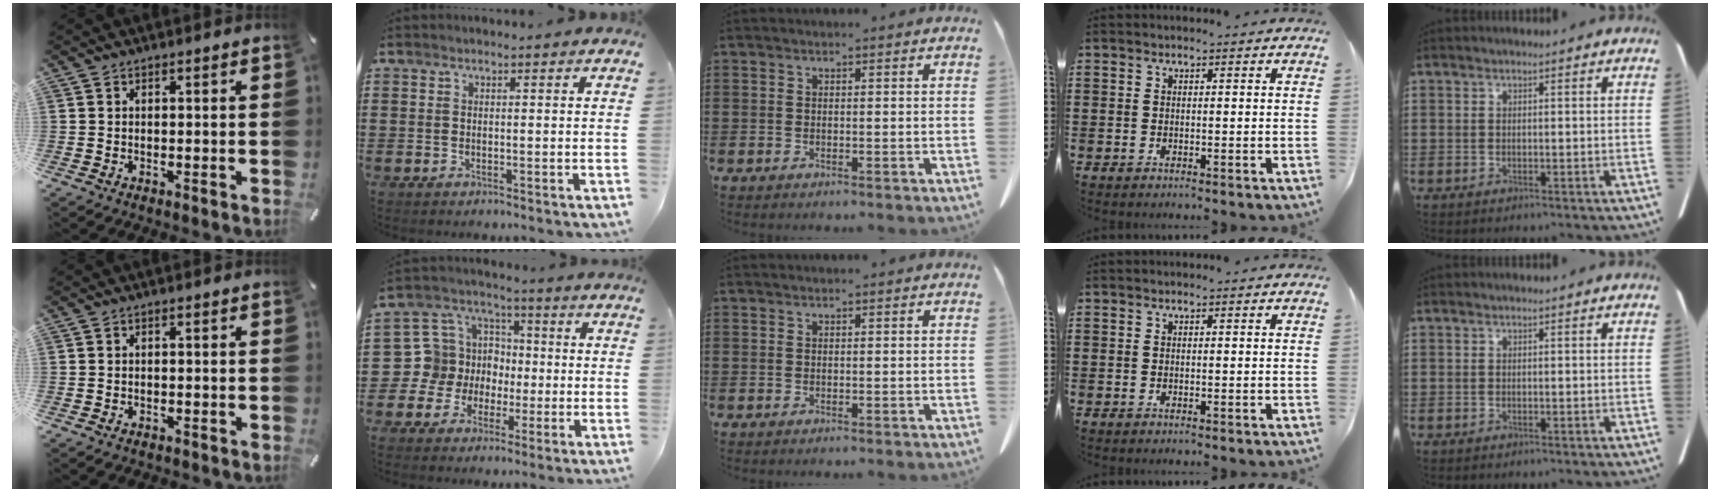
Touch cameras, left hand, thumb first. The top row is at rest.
{"thumb": {"total": 1.0, "force": [-0.8, 0.5, 0.4], "torque": [-0.009, 0.002, -0.018]}, "index": {"total": 9.3, "force": [-1.4, 9.1, 1.2], "torque": [-0.085, 0.008, -0.027]}}